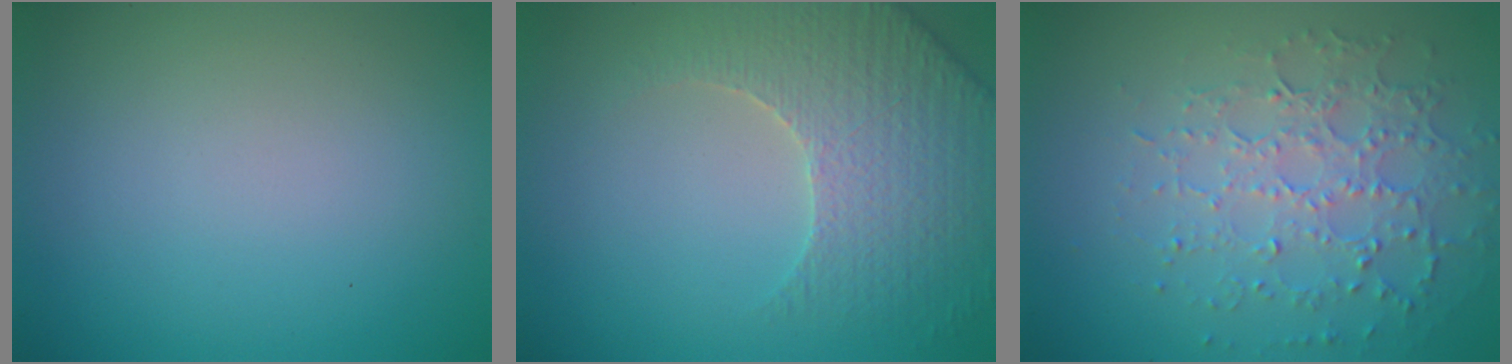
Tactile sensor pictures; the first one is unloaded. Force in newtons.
{"total": 4.6, "press": 4.3, "slide": 1.4}
{"total": 4.8, "press": 3.5, "slide": 3.4}